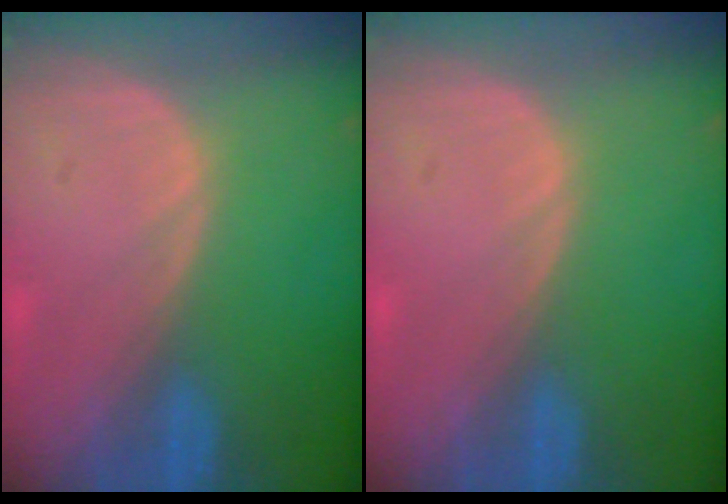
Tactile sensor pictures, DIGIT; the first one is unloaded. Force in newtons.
{"total": 0.5, "press": 0.0, "slide": 0.5}